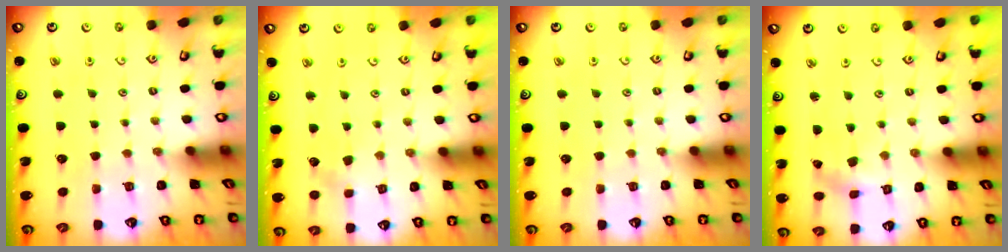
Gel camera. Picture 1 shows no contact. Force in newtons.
{"total": 1.6, "press": 1.6, "slide": 0.2}
{"total": 0.0}
{"total": 1.5, "press": 1.5, "slide": 0.2}